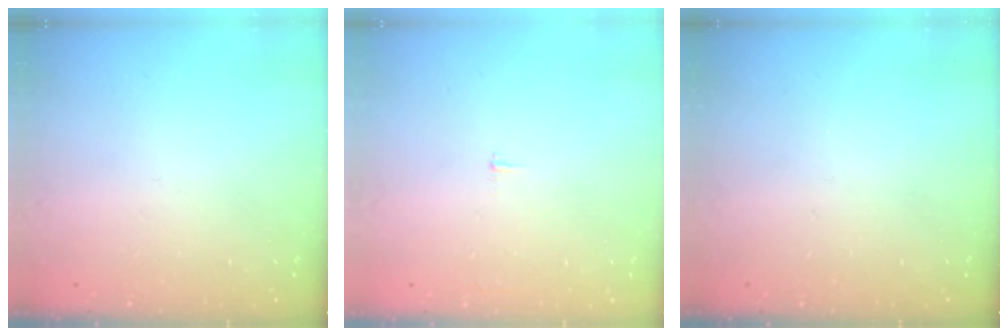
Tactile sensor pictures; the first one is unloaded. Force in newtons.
{"total": 2.1, "press": 2.1, "slide": 0.2}
{"total": 0.0}